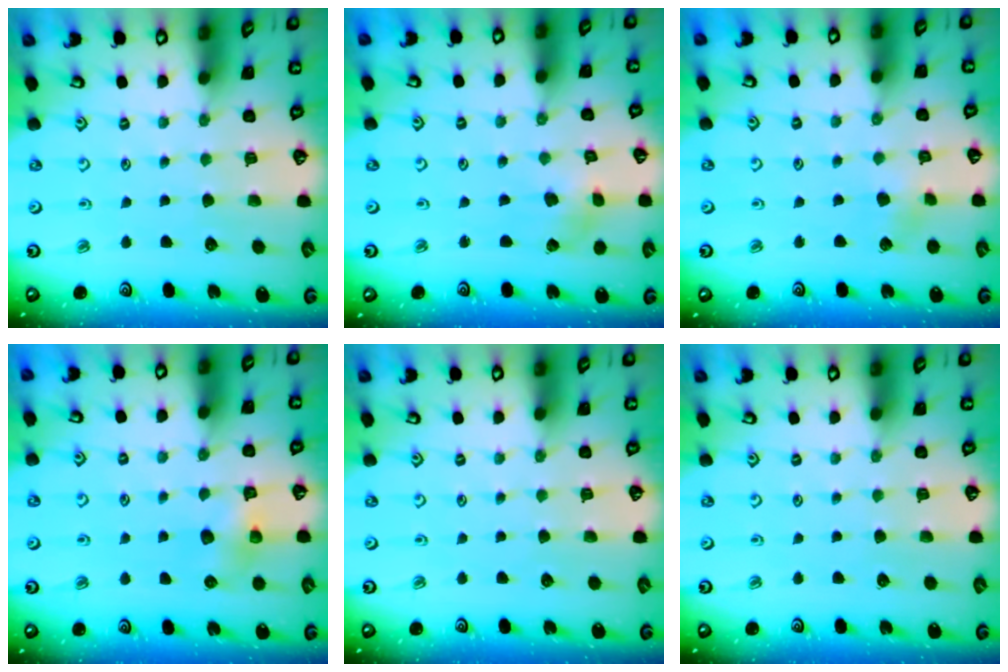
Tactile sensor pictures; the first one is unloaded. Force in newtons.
{"total": 2.5, "press": 2.4, "slide": 0.5}
{"total": 2.9, "press": 2.9, "slide": 0.2}
{"total": 4.8, "press": 4.7, "slide": 0.4}
{"total": 0.0}
{"total": 0.0}